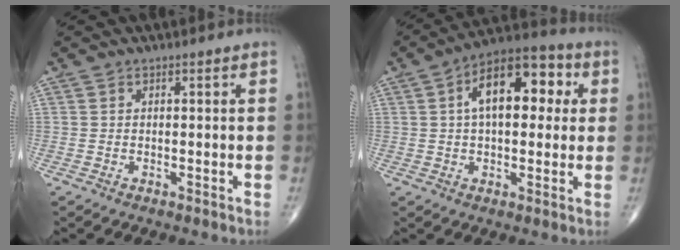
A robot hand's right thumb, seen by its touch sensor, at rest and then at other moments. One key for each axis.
{"total": 15.0, "fx": 3.4, "fy": 7.9, "fz": 12.2, "tx": -0.163, "ty": 0.025, "tz": 0.043}